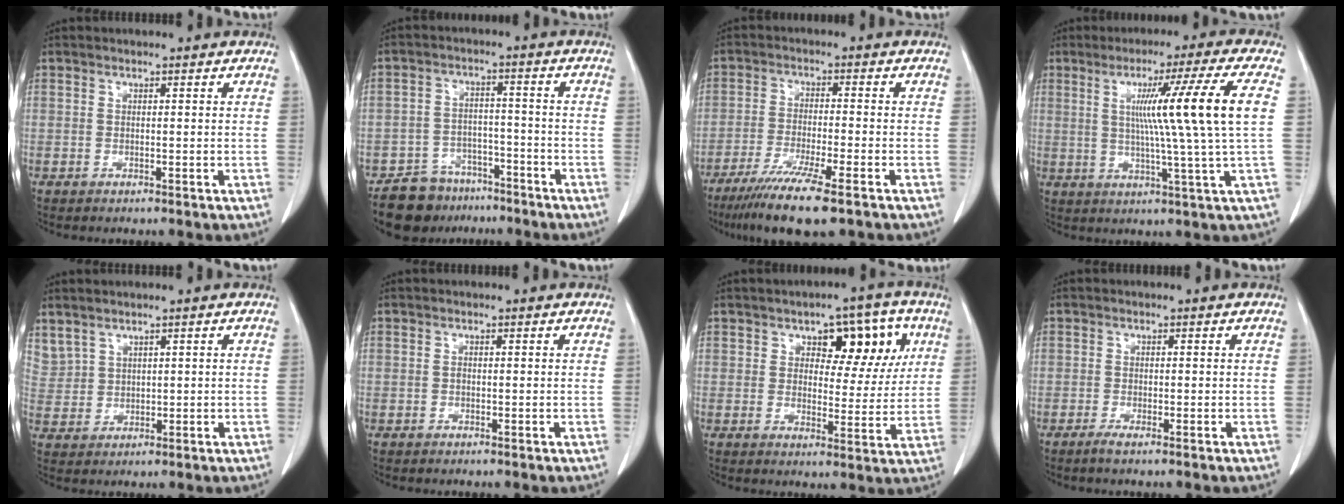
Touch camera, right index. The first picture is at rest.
{"total": 9.0, "force": [-7.4, 4.9, 1.5], "torque": [-0.018, 0.014, -0.120]}
{"total": 11.0, "force": [-7.6, 0.3, 8.0], "torque": [-0.136, -0.030, -0.122]}
{"total": 13.5, "force": [2.4, -3.0, 13.0], "torque": [-0.196, 0.002, 0.041]}
{"total": 5.3, "force": [3.8, 3.5, 1.3], "torque": [-0.041, 0.011, 0.095]}
{"total": 0.0}
{"total": 9.6, "force": [3.9, 4.7, 7.3], "torque": [-0.081, 0.021, 0.054]}
{"total": 1.4, "force": [-1.0, -0.2, 1.0], "torque": [-0.021, -0.003, -0.021]}